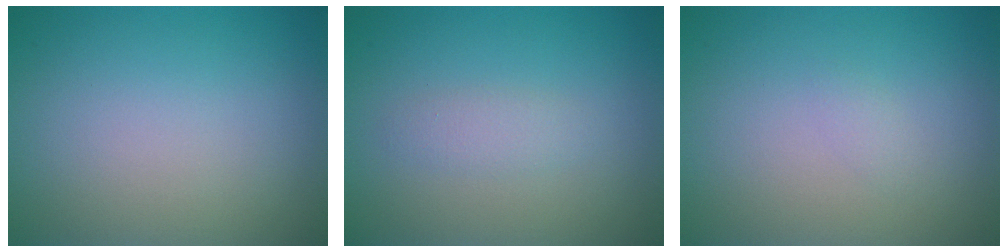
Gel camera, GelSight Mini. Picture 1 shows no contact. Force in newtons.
{"total": 1.3, "press": 1.3, "slide": 0.0}
{"total": 0.5, "press": 0.5, "slide": 0.1}